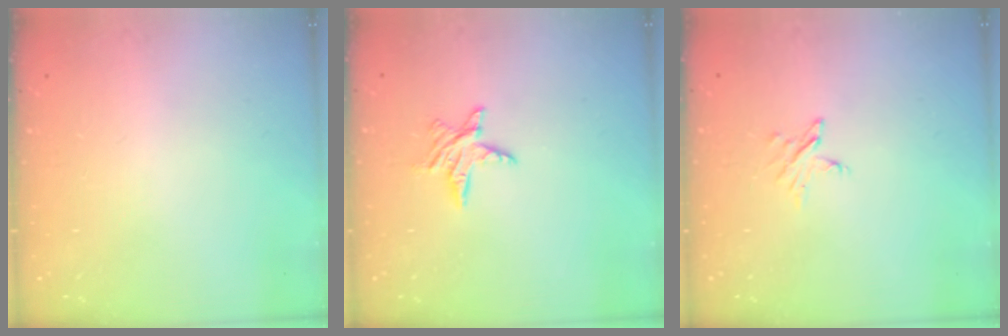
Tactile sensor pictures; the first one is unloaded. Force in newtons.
{"total": 6.1, "press": 6.1, "slide": 0.3}
{"total": 4.0, "press": 4.0, "slide": 0.5}